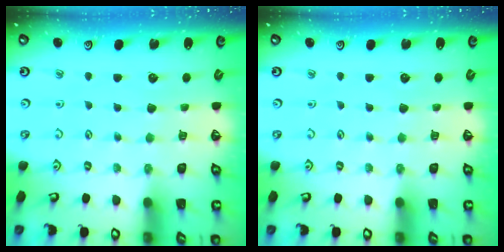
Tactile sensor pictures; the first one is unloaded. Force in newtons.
{"total": 0.0}